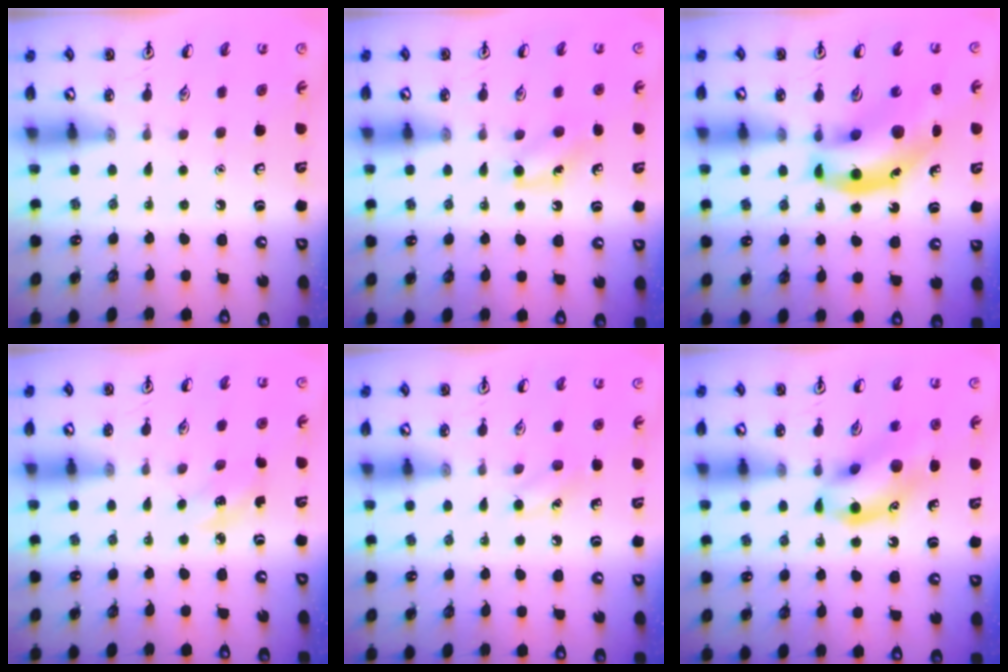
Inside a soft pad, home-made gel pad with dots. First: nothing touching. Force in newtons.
{"total": 6.4, "press": 6.2, "slide": 1.7}
{"total": 13.6, "press": 13.1, "slide": 3.7}
{"total": 3.5, "press": 3.2, "slide": 1.3}
{"total": 6.1, "press": 5.8, "slide": 1.6}
{"total": 13.2, "press": 13.0, "slide": 2.2}